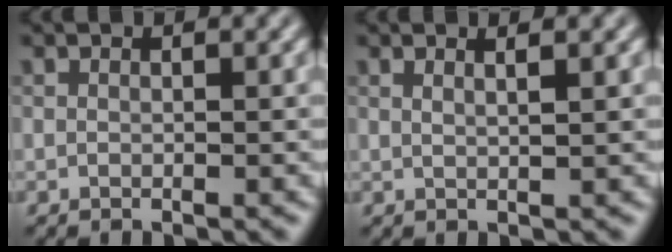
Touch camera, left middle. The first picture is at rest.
{"total": 1.2, "force": [0.6, 0.4, 0.9], "torque": [-0.006, 0.011, 0.001]}